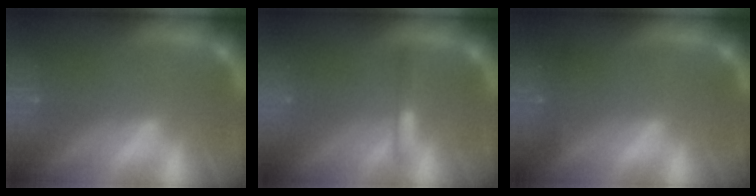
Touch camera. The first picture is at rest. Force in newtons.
{"total": 1.4}
{"total": 1.4}